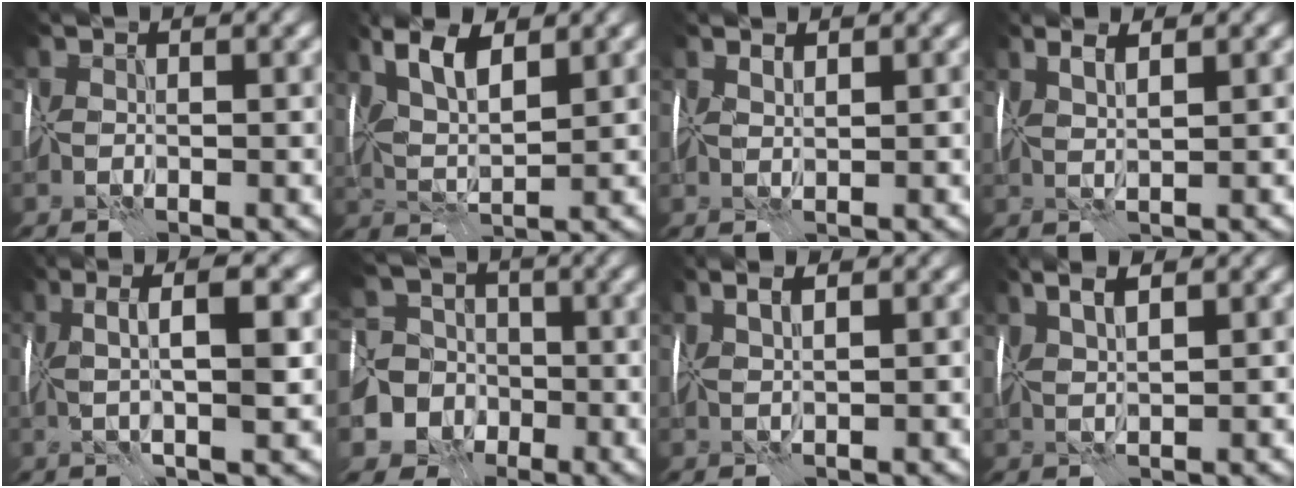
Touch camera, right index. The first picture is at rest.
{"total": 5.9, "force": [2.8, 2.1, 4.7], "torque": [-0.094, 0.005, 0.048]}
{"total": 0.8, "force": [0.7, -0.1, 0.4], "torque": [-0.009, -0.004, 0.016]}
{"total": 2.4, "force": [1.3, 0.3, 2.0], "torque": [-0.026, 0.004, 0.011]}
{"total": 5.1, "force": [0.8, 0.6, 5.0], "torque": [-0.079, 0.005, 0.010]}
{"total": 10.7, "force": [-4.3, 9.4, 2.5], "torque": [-0.049, -0.028, -0.108]}
{"total": 2.1, "force": [1.1, 0.3, 1.7], "torque": [-0.022, 0.001, 0.008]}
{"total": 3.4, "force": [1.7, 0.8, 2.8], "torque": [-0.047, 0.008, 0.019]}